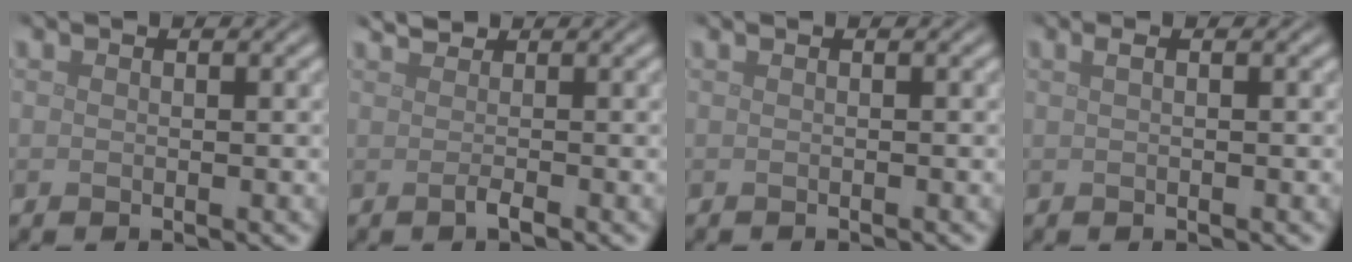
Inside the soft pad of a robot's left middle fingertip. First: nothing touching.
{"total": 1.0, "force": [0.3, 0.4, 0.9], "torque": [-0.021, 0.002, 0.004]}
{"total": 0.9, "force": [-0.7, 0.2, 0.5], "torque": [0.005, 0.000, -0.015]}
{"total": 1.0, "force": [0.3, 0.4, 0.9], "torque": [-0.016, 0.009, 0.002]}